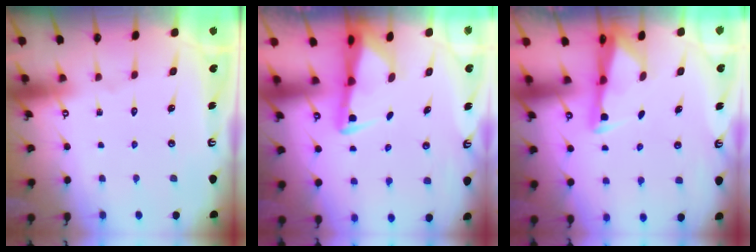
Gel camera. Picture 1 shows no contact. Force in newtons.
{"total": 2.9, "press": 2.9, "slide": 0.6}
{"total": 2.6, "press": 2.5, "slide": 0.4}